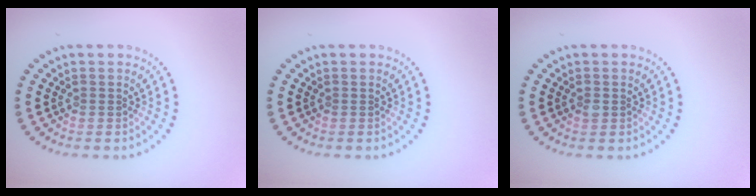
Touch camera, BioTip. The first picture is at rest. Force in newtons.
{"total": 0.0}
{"total": 0.9, "press": 0.9, "slide": 0.1}